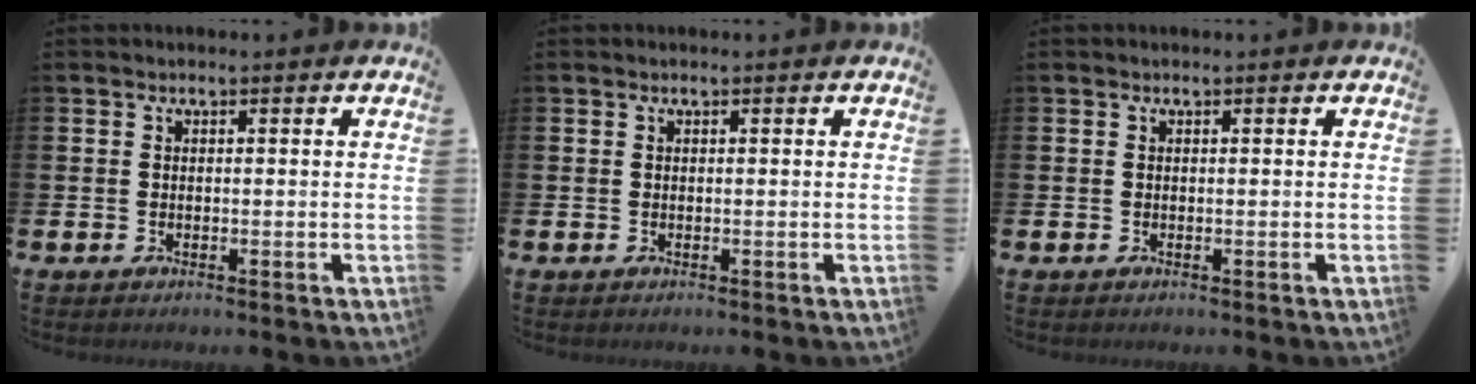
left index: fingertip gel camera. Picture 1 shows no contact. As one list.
[{"total": 0.0}, {"total": 0.0}]